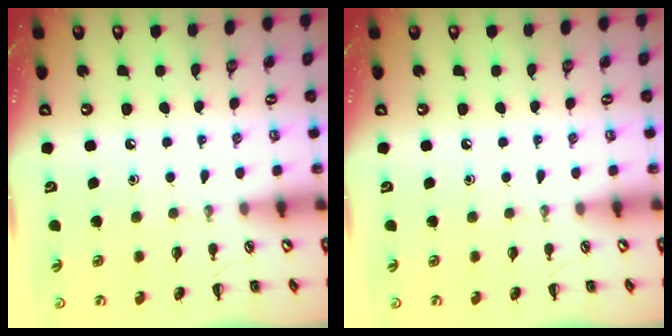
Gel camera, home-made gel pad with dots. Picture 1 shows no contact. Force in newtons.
{"total": 0.0}